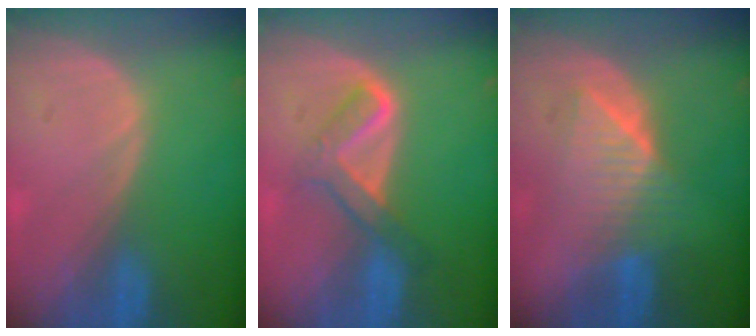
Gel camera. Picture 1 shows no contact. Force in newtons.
{"total": 5.2, "press": 5.1, "slide": 0.8}
{"total": 6.5, "press": 6.4, "slide": 0.9}